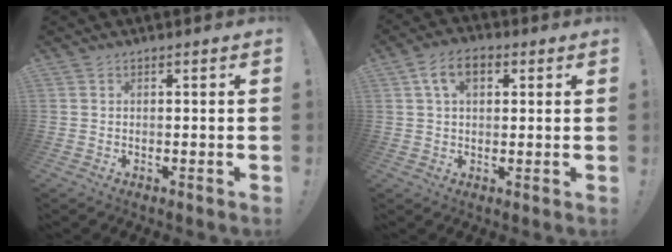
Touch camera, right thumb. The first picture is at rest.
{"total": 7.7, "force": [2.6, 4.5, 5.6], "torque": [-0.088, 0.007, 0.046]}